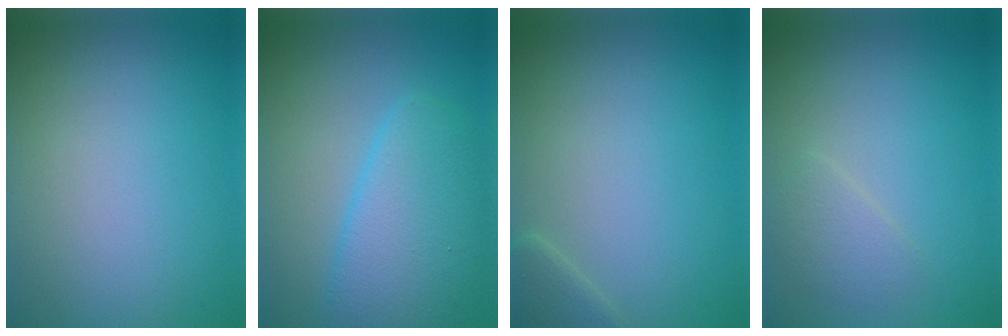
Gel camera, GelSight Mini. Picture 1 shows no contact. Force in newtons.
{"total": 5.7, "press": 5.7, "slide": 0.3}
{"total": 1.7, "press": 1.7, "slide": 0.1}
{"total": 1.5, "press": 1.5, "slide": 0.1}